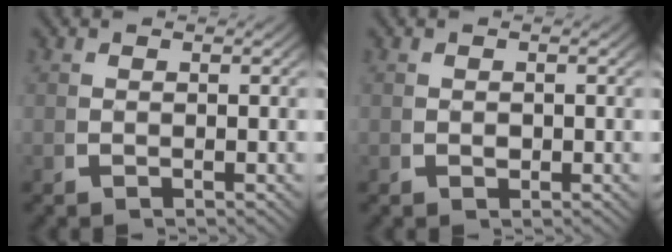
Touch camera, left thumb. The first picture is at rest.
{"total": 0.6, "force": [0.0, 0.6, 0.3], "torque": [-0.008, -0.003, 0.002]}